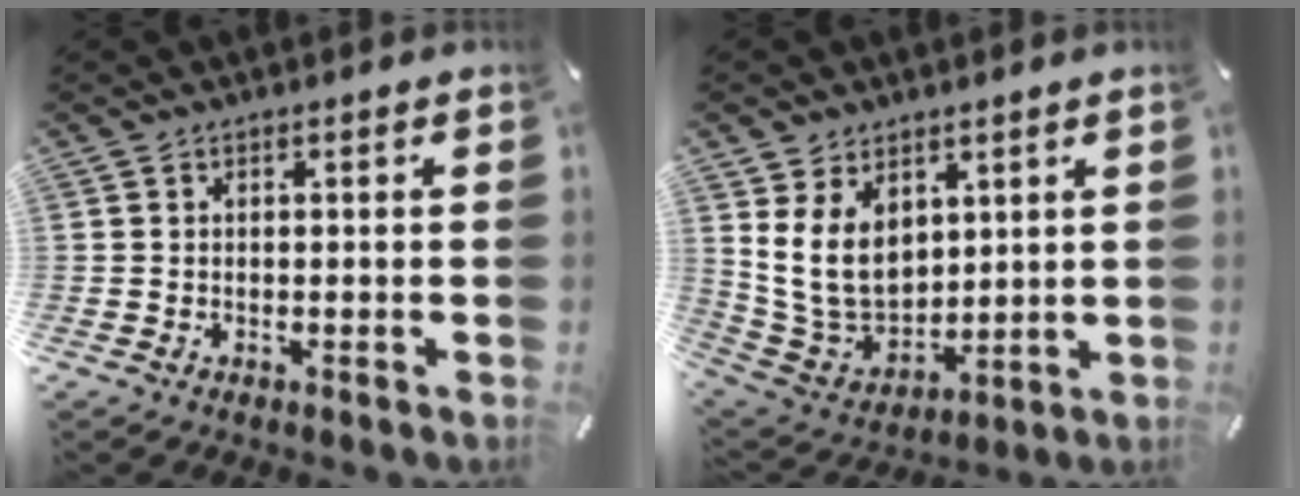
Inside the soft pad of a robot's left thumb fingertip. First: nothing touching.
{"total": 12.2, "force": [4.3, 9.5, 6.4], "torque": [-0.151, -0.027, 0.083]}